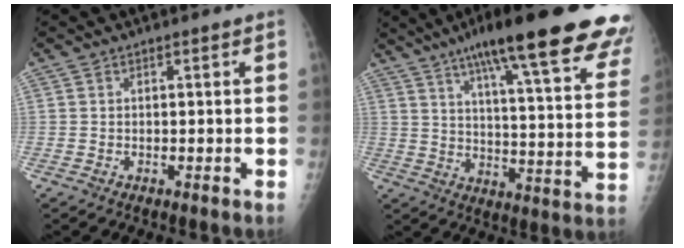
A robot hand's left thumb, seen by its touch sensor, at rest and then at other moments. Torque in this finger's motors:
{"motor_torque": [1.88, 0.01, 1.85, -0.93, 0.26]}